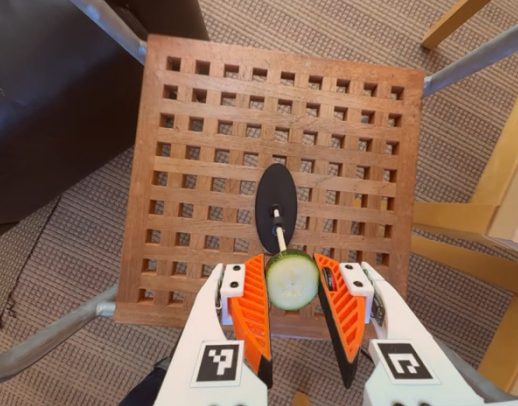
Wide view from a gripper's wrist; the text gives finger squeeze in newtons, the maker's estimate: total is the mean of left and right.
{"total": 7.9, "left": 7.9, "right": 7.8}